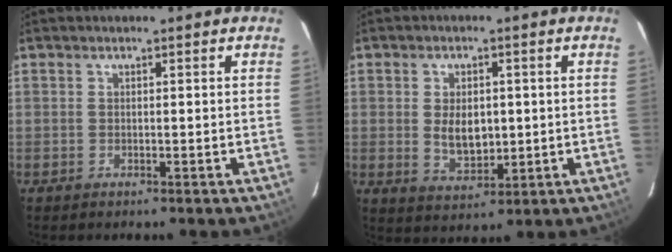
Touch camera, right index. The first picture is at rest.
{"total": 6.6, "force": [0.1, 4.2, 5.2], "torque": [-0.094, -0.005, 0.012]}